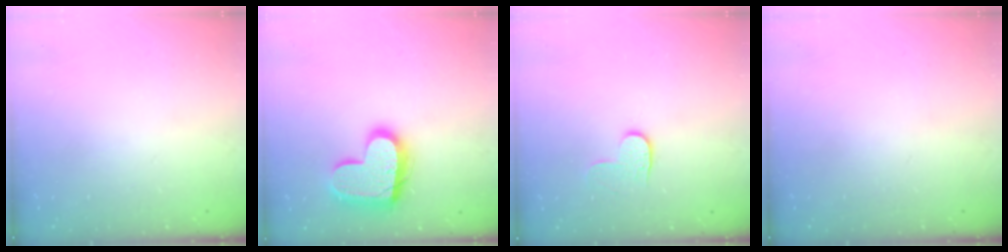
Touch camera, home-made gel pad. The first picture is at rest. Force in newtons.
{"total": 17.3, "press": 17.3, "slide": 1.2}
{"total": 4.2, "press": 4.2, "slide": 0.5}
{"total": 0.0}